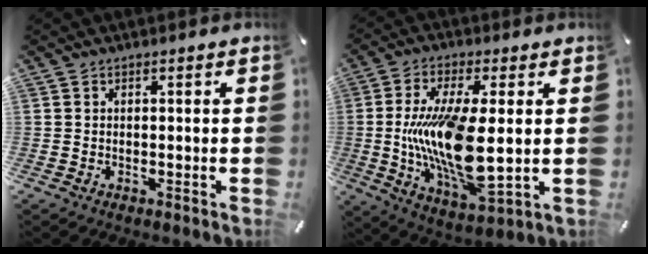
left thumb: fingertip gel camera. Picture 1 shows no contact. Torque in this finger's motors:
{"motor_torque": [1.21, 3.35, 1.66, -1.11, 0.34]}